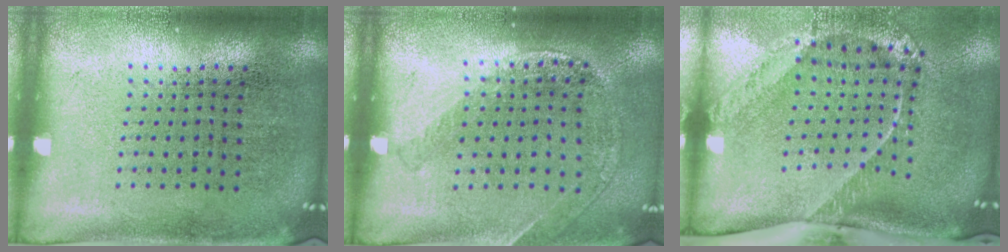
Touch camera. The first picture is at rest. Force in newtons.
{"total": 1.1, "press": 1.1, "slide": 0.2}
{"total": 2.7, "press": 1.8, "slide": 2.0}